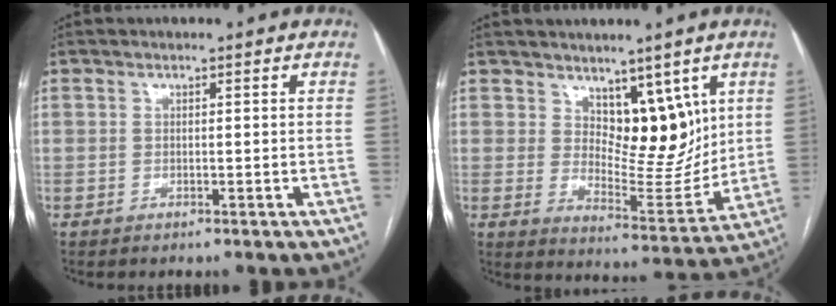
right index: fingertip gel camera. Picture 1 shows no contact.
{"total": 9.6, "force": [4.8, 5.0, 6.6], "torque": [-0.091, -0.006, 0.092]}